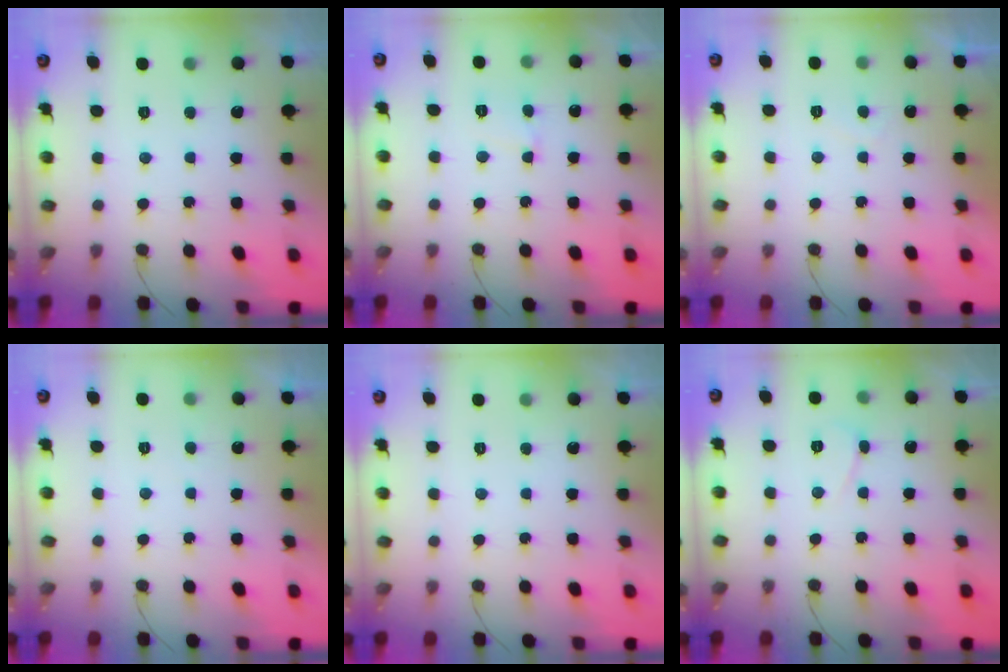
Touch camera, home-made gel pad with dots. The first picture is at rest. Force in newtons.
{"total": 2.6, "press": 2.6, "slide": 0.3}
{"total": 0.9, "press": 0.7, "slide": 0.5}
{"total": 0.9, "press": 0.8, "slide": 0.4}
{"total": 0.0}
{"total": 3.0, "press": 3.0, "slide": 0.3}